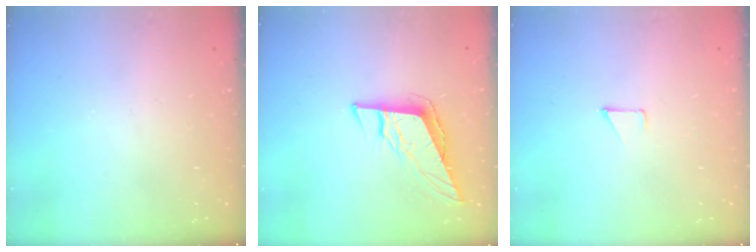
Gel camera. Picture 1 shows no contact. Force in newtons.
{"total": 10.2, "press": 10.0, "slide": 1.6}
{"total": 2.9, "press": 2.8, "slide": 0.3}